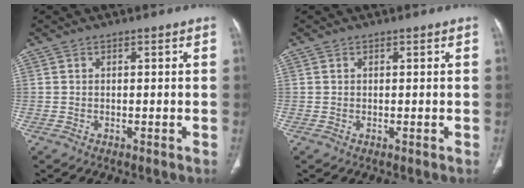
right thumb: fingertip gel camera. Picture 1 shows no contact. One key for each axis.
{"total": 0.0}